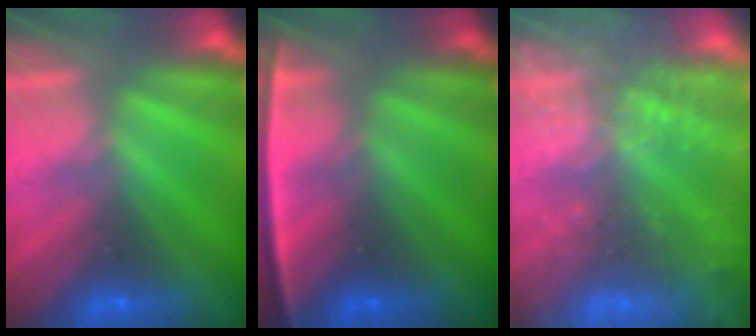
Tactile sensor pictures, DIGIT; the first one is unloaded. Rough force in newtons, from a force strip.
{"total": 2.3}
{"total": 7.0}